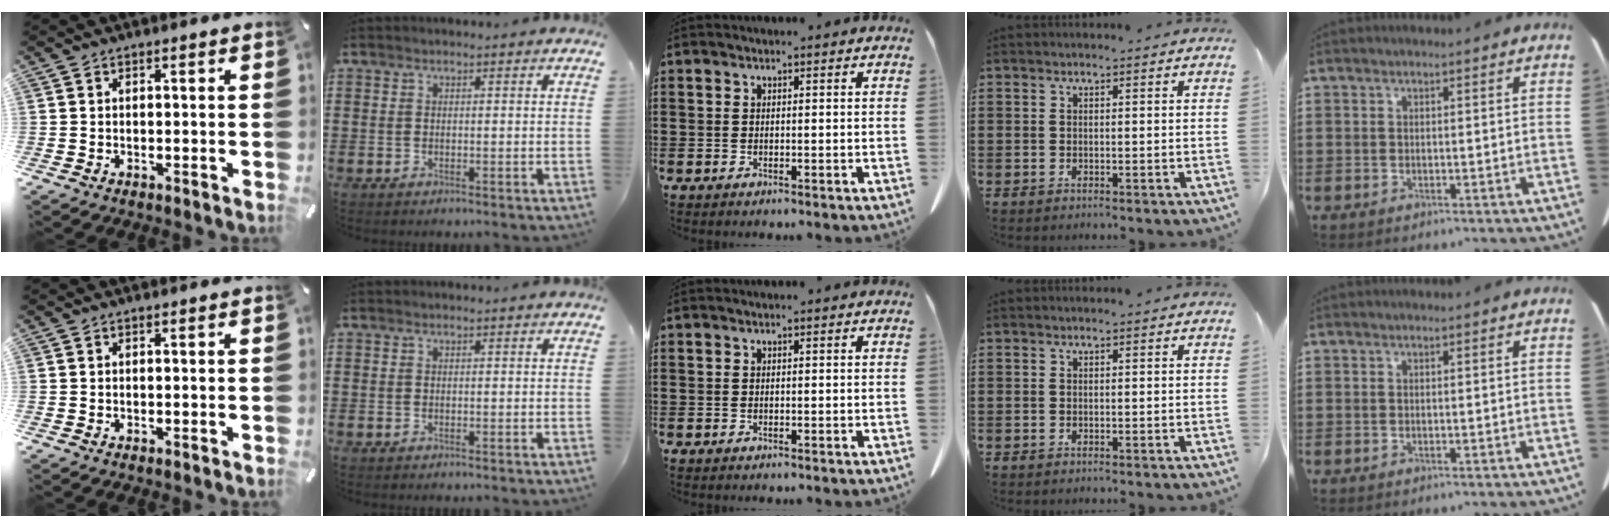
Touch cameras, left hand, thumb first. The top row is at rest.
{}